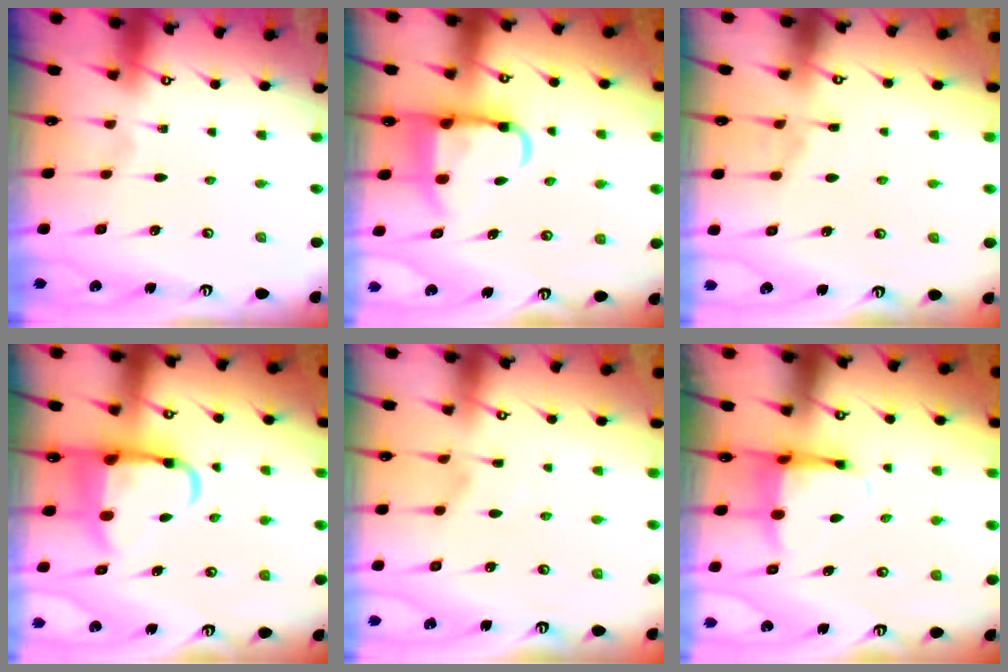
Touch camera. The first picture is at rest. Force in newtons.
{"total": 9.8, "press": 9.7, "slide": 1.4}
{"total": 4.1, "press": 4.0, "slide": 0.6}
{"total": 9.2, "press": 8.9, "slide": 2.4}
{"total": 2.8, "press": 2.8, "slide": 0.5}
{"total": 4.5, "press": 4.3, "slide": 1.3}